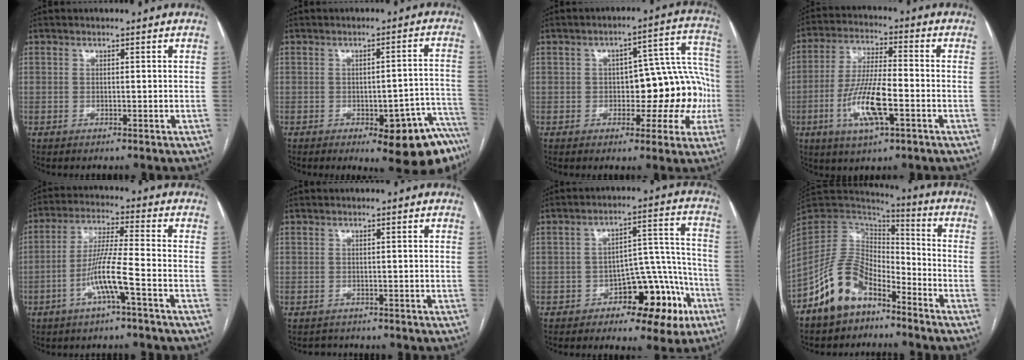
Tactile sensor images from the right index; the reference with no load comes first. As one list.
[{"total": 13.3, "force": [-8.7, 2.8, 9.7], "torque": [-0.040, 0.036, -0.102]}, {"total": 13.2, "force": [-2.2, 6.8, 11.2], "torque": [-0.121, 0.054, -0.020]}, {"total": 11.5, "force": [-3.8, 2.3, 10.5], "torque": [-0.214, -0.005, -0.068]}, {"total": 8.1, "force": [-3.4, -0.5, 7.3], "torque": [-0.146, 0.007, -0.068]}, {"total": 1.8, "force": [-1.4, 1.0, -0.5], "torque": [-0.001, -0.002, -0.024]}, {"total": 11.6, "force": [-6.0, 5.9, 7.9], "torque": [-0.077, 0.039, -0.075]}, {"total": 11.7, "force": [-7.8, 6.1, 6.3], "torque": [-0.133, 0.028, -0.152]}]